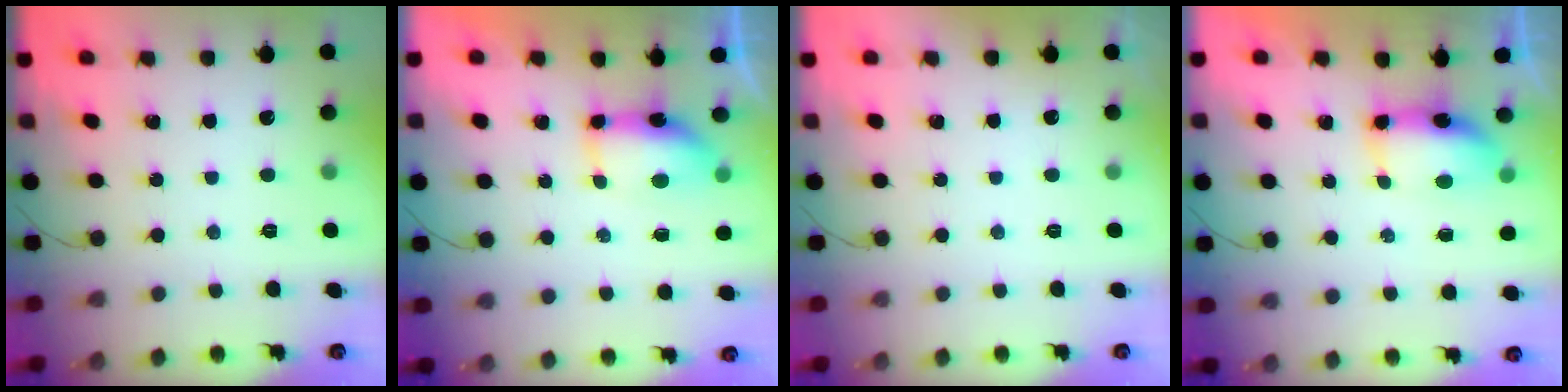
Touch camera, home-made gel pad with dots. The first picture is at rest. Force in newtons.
{"total": 7.3, "press": 7.3, "slide": 0.8}
{"total": 7.1, "press": 1.6, "slide": 6.9}
{"total": 13.8, "press": 8.9, "slide": 10.6}